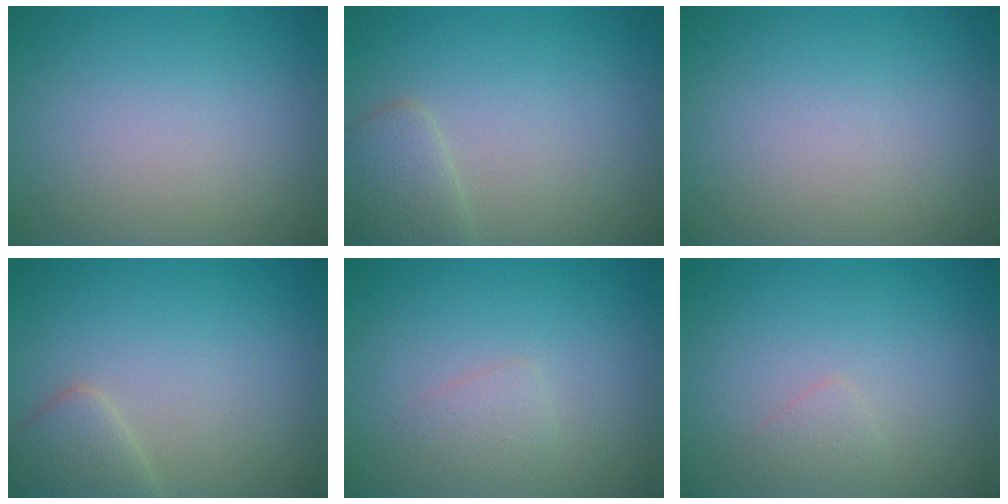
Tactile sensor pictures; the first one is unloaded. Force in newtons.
{"total": 2.3, "press": 2.3, "slide": 0.1}
{"total": 0.0}
{"total": 2.6, "press": 2.6, "slide": 0.1}
{"total": 1.2, "press": 1.2, "slide": 0.0}
{"total": 0.8, "press": 0.8, "slide": 0.0}